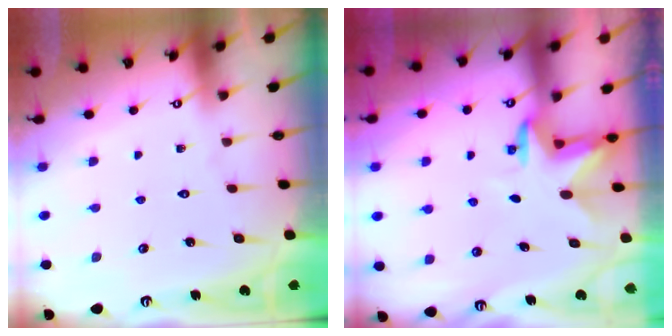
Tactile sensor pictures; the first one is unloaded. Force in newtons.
{"total": 3.1, "press": 3.0, "slide": 0.8}